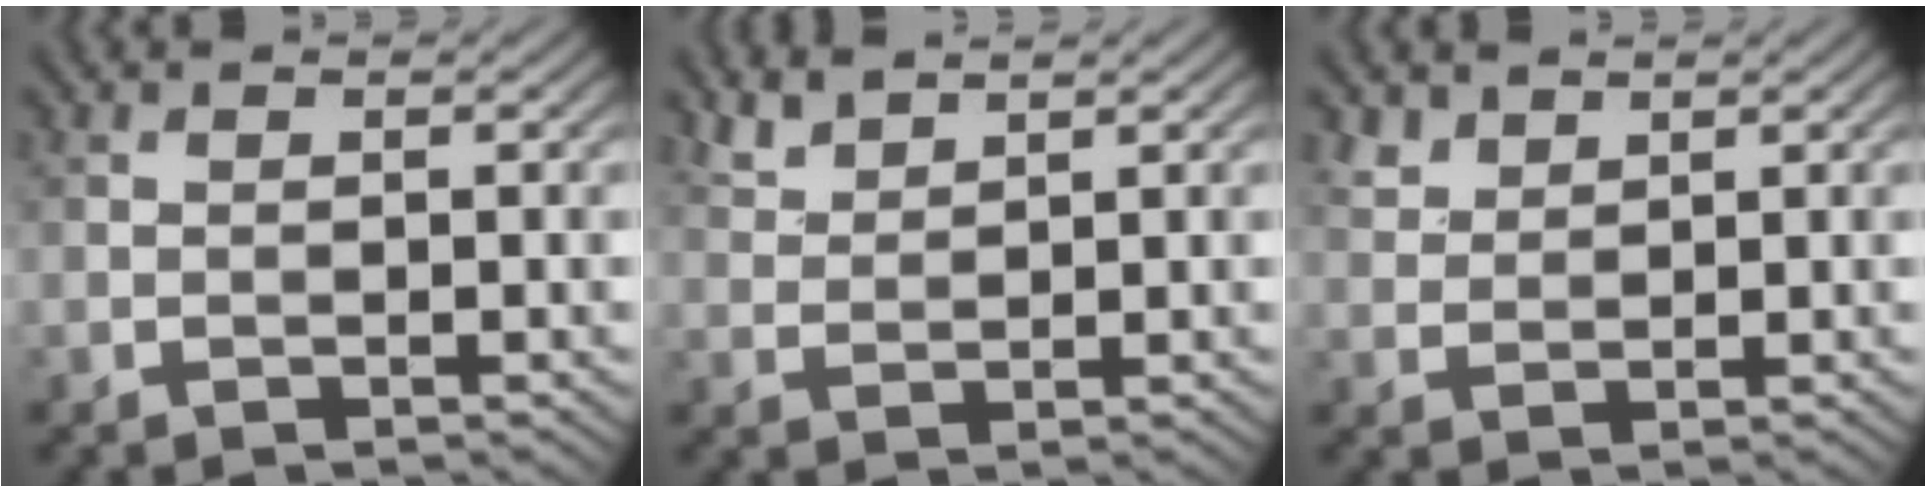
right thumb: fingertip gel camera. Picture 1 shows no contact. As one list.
[{"total": 2.8, "force": [2.5, 0.5, 1.0], "torque": [-0.027, 0.002, 0.059]}, {"total": 2.5, "force": [2.0, 1.3, 0.7], "torque": [-0.023, 0.002, 0.051]}]